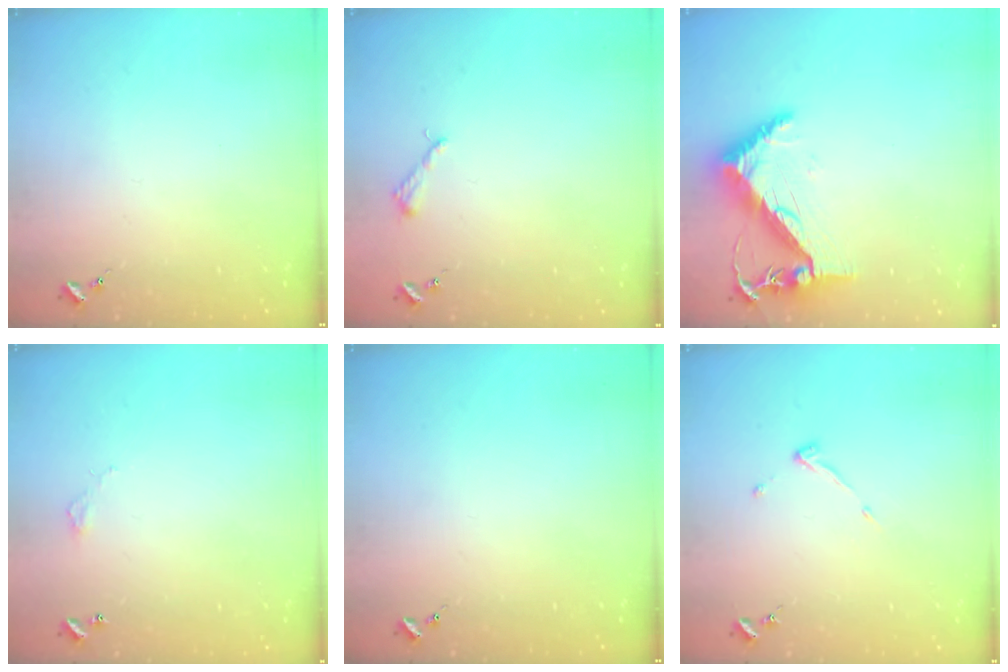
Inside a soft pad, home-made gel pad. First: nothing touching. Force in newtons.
{"total": 3.6, "press": 3.6, "slide": 0.4}
{"total": 9.0, "press": 8.9, "slide": 0.6}
{"total": 2.8, "press": 2.8, "slide": 0.2}
{"total": 0.0}
{"total": 3.9, "press": 3.9, "slide": 0.6}